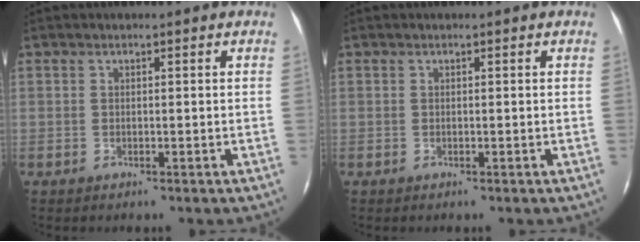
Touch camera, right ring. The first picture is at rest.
{"total": 0.0}